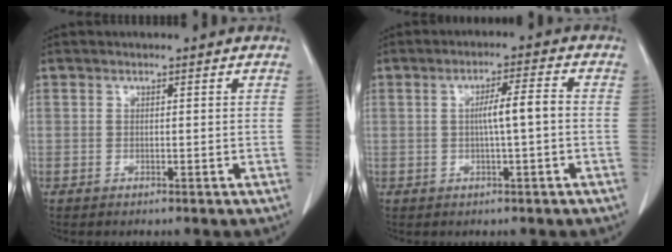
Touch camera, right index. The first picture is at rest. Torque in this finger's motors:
{"motor_torque": [1.00, -0.12, 0.50, 0.12]}